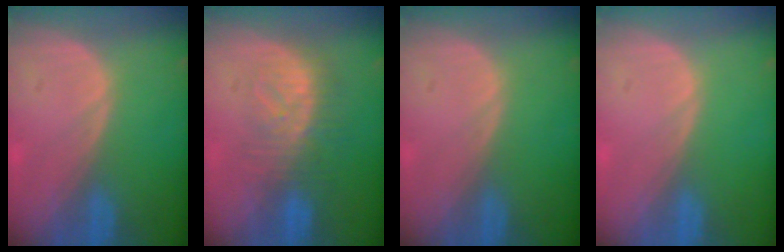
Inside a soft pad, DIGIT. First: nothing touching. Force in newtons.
{"total": 8.1, "press": 7.5, "slide": 3.2}
{"total": 0.0}
{"total": 0.0}